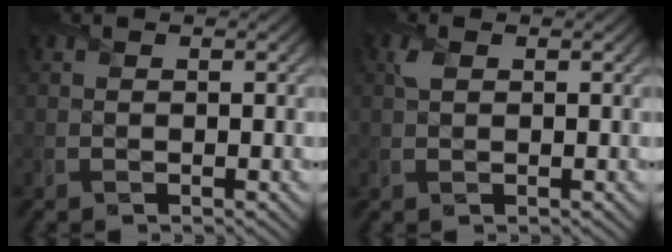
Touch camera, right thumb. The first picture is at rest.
{"total": 1.1, "force": [0.6, 0.5, 0.8], "torque": [-0.023, 0.003, 0.010]}